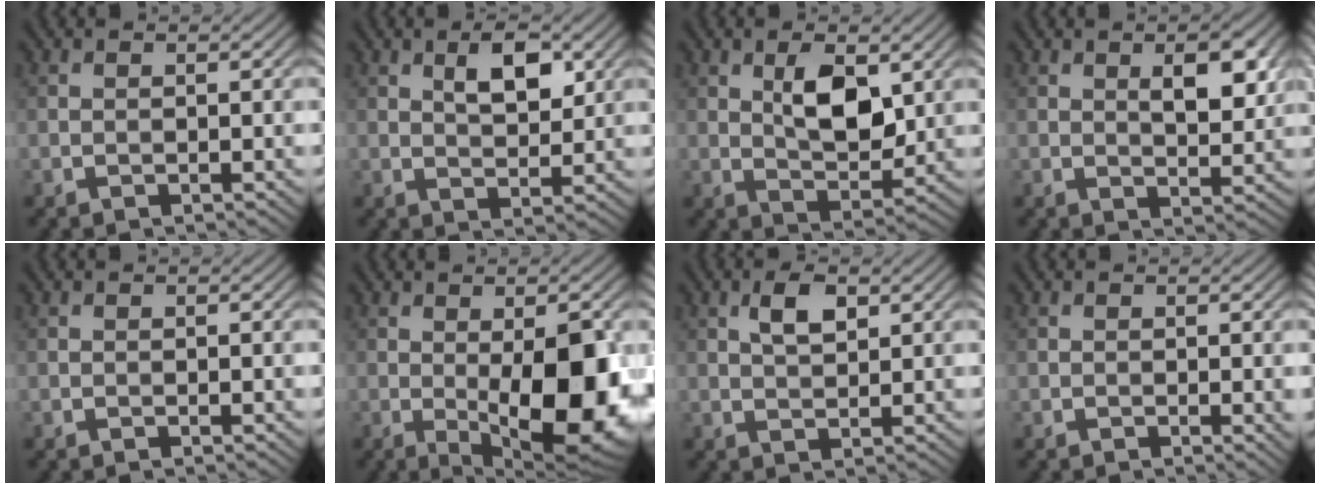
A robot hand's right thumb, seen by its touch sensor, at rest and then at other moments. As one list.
[{"total": 5.2, "force": [2.3, 2.4, 3.9], "torque": [-0.071, -0.002, 0.039]}, {"total": 6.9, "force": [2.2, 3.4, 5.5], "torque": [-0.101, -0.006, 0.042]}, {"total": 5.6, "force": [2.0, 2.5, 4.6], "torque": [-0.071, -0.002, 0.033]}, {"total": 0.0}, {"total": 13.6, "force": [-1.7, 5.0, 12.5], "torque": [-0.165, -0.005, -0.021]}, {"total": 3.6, "force": [1.6, 1.7, 2.8], "torque": [-0.057, 0.003, 0.031]}, {"total": 0.8, "force": [0.1, 0.1, 0.8], "torque": [-0.011, -0.002, 0.001]}]